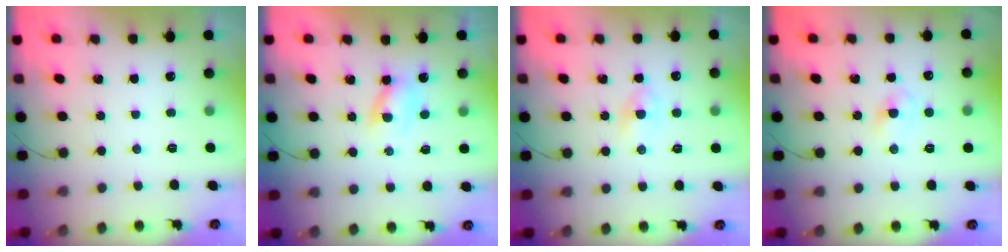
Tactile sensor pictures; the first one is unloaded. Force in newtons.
{"total": 2.6, "press": 2.3, "slide": 1.2}
{"total": 2.1, "press": 2.0, "slide": 0.7}
{"total": 2.7, "press": 2.4, "slide": 1.1}